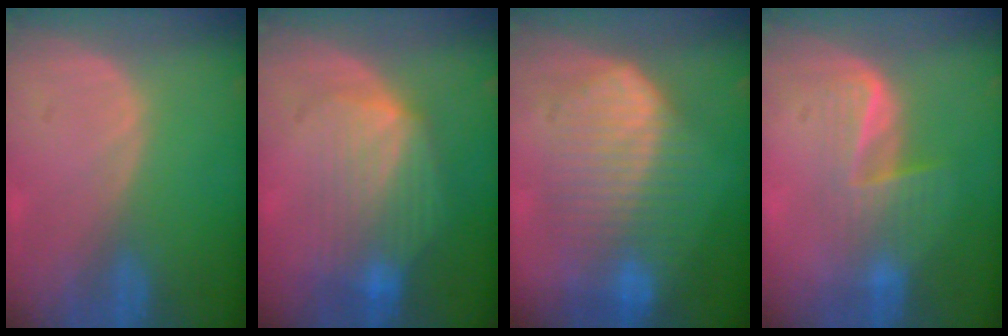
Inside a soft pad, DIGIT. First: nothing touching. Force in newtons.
{"total": 8.4, "press": 7.9, "slide": 2.8}
{"total": 10.0, "press": 10.0, "slide": 0.4}
{"total": 5.8, "press": 5.5, "slide": 2.0}